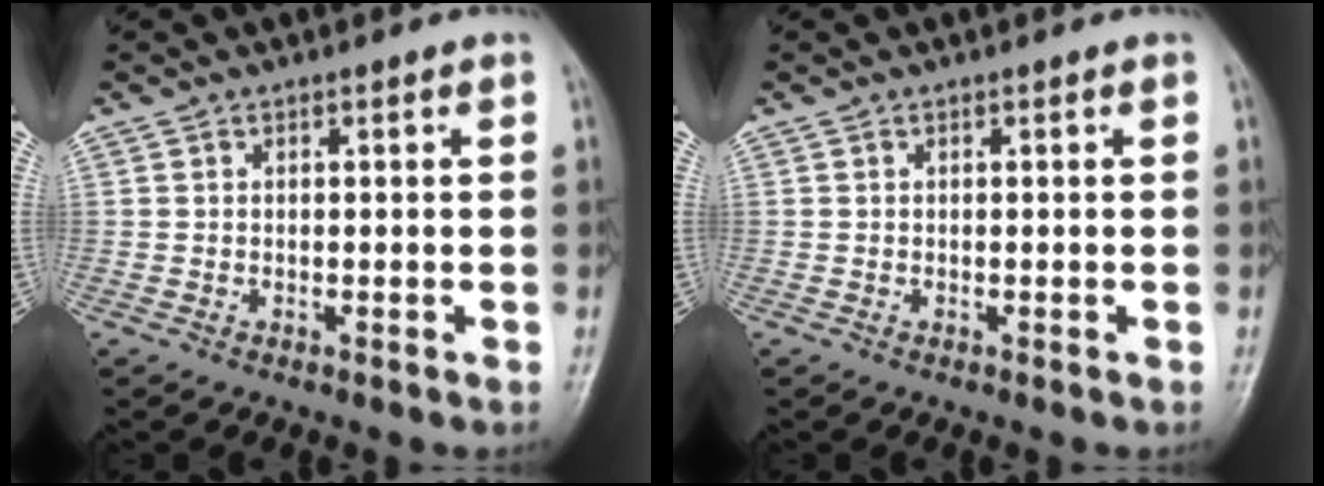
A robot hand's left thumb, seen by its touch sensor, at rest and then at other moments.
{"total": 0.0}